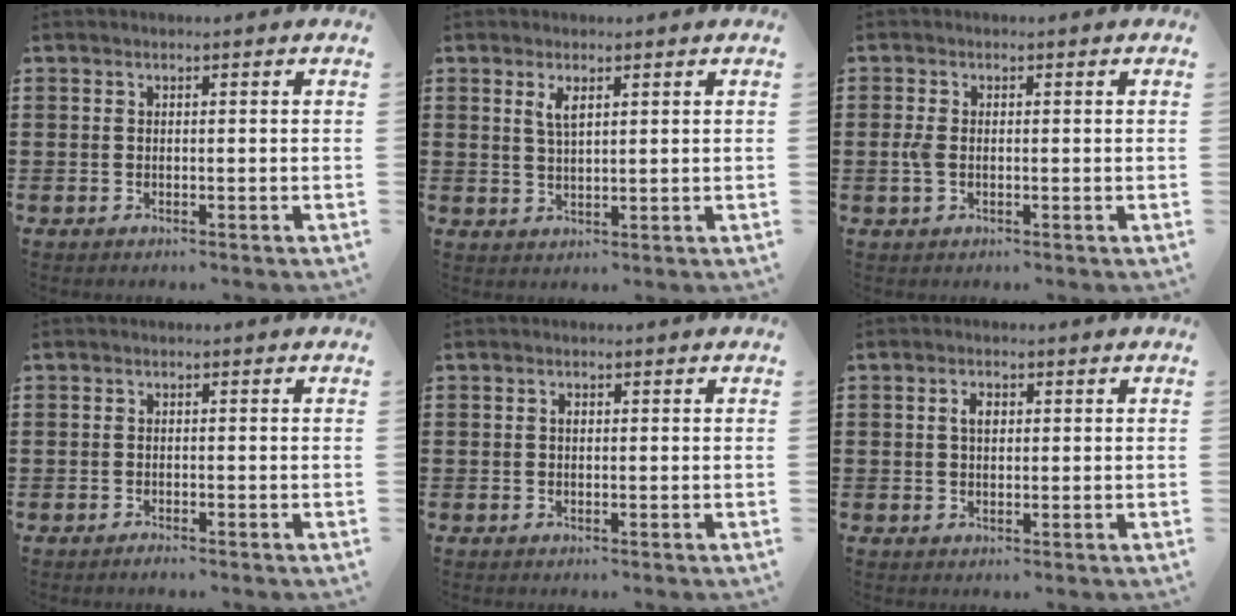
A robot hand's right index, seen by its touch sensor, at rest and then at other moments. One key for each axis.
{"total": 2.7, "fx": 1.3, "fy": 0.9, "fz": 2.1, "tx": -0.045, "ty": 0.005, "tz": 0.022}
{"total": 2.2, "fx": -0.2, "fy": 1.2, "fz": 1.8, "tx": -0.051, "ty": -0.002, "tz": -0.010}
{"total": 0.8, "fx": -0.8, "fy": 0.1, "fz": 0.1, "tx": -0.004, "ty": -0.002, "tz": -0.016}
{"total": 0.7, "fx": 0.1, "fy": 0.4, "fz": 0.5, "tx": -0.012, "ty": -0.001, "tz": 0.001}
{"total": 2.2, "fx": 0.5, "fy": 1.2, "fz": 1.8, "tx": -0.038, "ty": 0.009, "tz": 0.007}